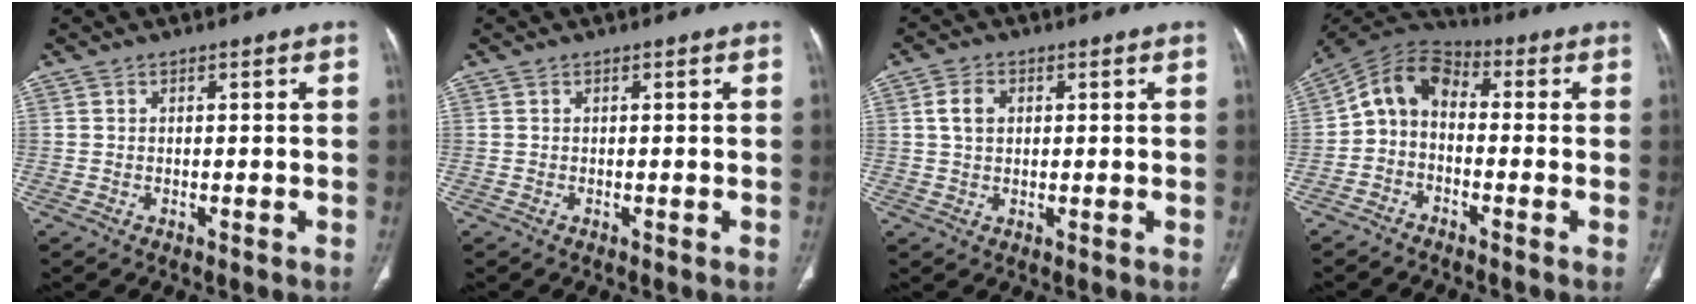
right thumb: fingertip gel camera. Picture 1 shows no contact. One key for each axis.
{"total": 0.0}
{"total": 4.0, "fx": 1.0, "fy": 2.9, "fz": 2.6, "tx": -0.043, "ty": 0.001, "tz": 0.018}
{"total": 8.7, "fx": -1.0, "fy": 6.3, "fz": 5.9, "tx": -0.093, "ty": 0.042, "tz": -0.038}